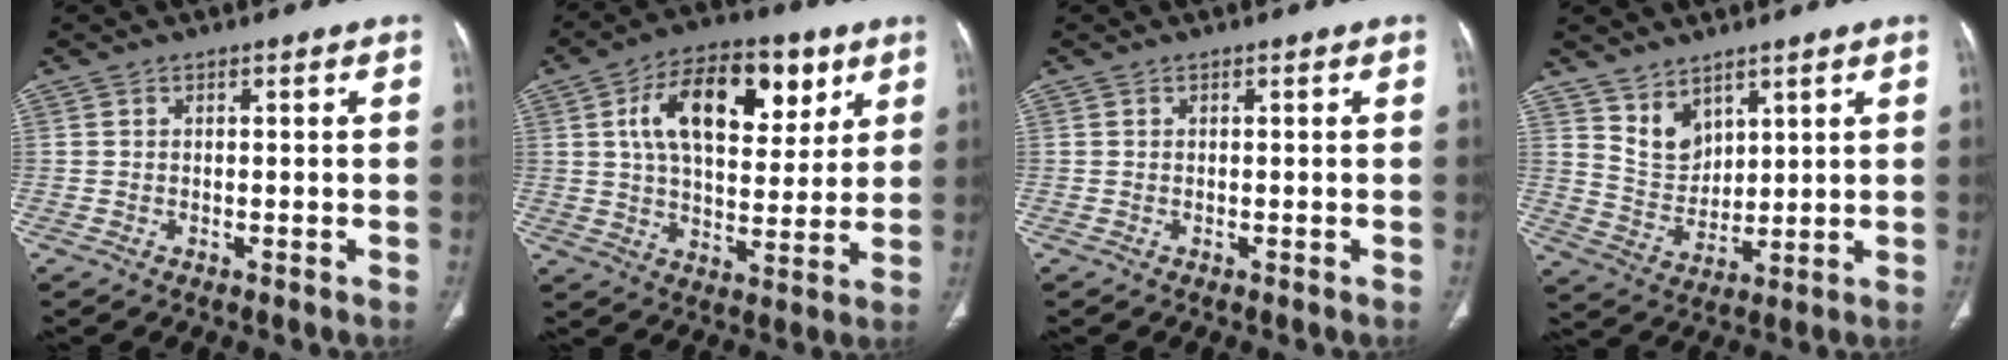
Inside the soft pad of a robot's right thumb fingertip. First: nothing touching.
{"total": 18.5, "force": [6.9, 10.1, 13.9], "torque": [-0.186, -0.007, 0.110]}
{"total": 0.0}
{"total": 6.4, "force": [4.0, 4.1, 2.9], "torque": [-0.033, -0.035, 0.088]}